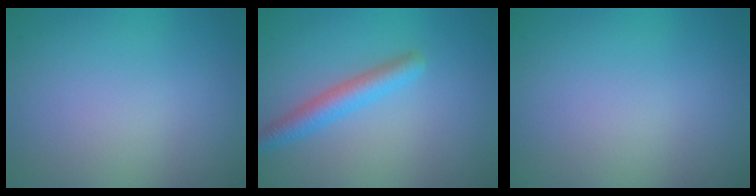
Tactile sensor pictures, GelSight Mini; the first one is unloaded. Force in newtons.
{"total": 2.8, "press": 2.8, "slide": 0.2}
{"total": 0.0}